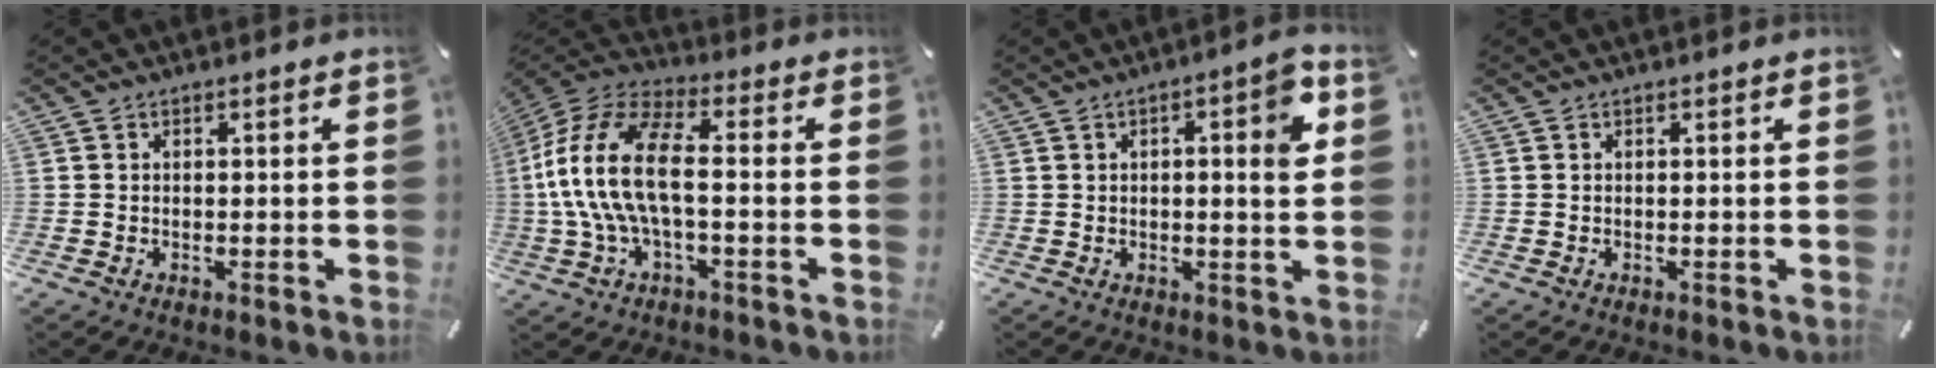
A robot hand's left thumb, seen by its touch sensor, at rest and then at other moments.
{"total": 17.5, "force": [-1.0, 8.2, 15.4], "torque": [-0.331, 0.000, -0.023]}
{"total": 6.4, "force": [1.4, 1.4, 6.1], "torque": [-0.084, -0.006, 0.014]}
{"total": 0.0}